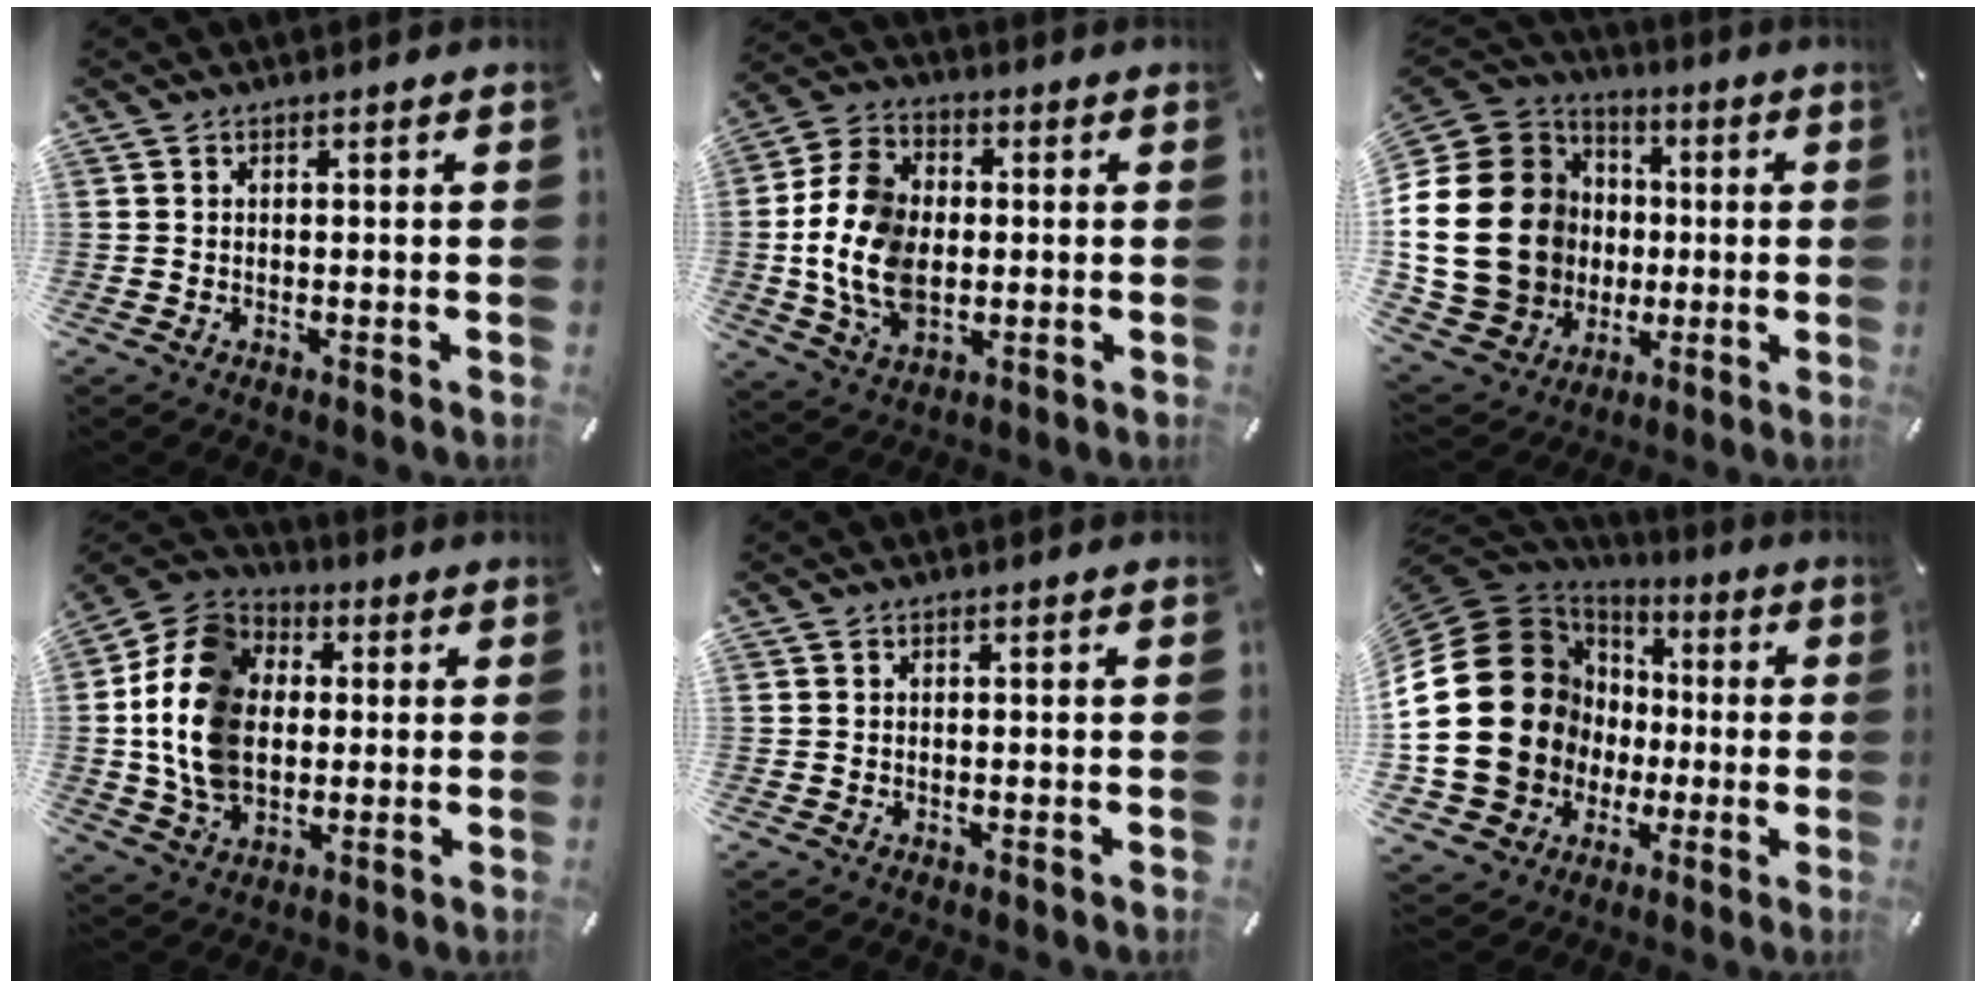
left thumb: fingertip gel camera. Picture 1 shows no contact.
{"total": 14.7, "force": [-1.1, 10.9, 9.8], "torque": [-0.232, 0.015, -0.018]}
{"total": 25.5, "force": [-0.6, 21.6, 13.7], "torque": [-0.292, -0.006, 0.027]}
{"total": 16.2, "force": [0.0, 12.9, 9.7], "torque": [-0.231, 0.016, 0.000]}
{"total": 0.0}
{"total": 27.3, "force": [-0.2, 22.8, 15.0], "torque": [-0.327, -0.014, 0.039]}